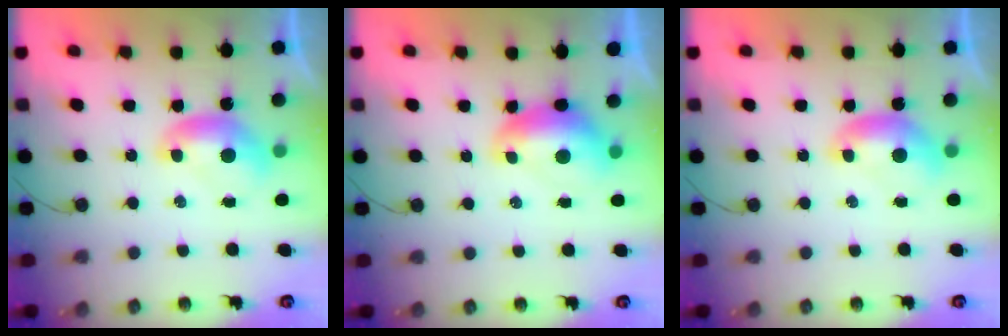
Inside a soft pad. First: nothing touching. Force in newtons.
{"total": 1.6, "press": 1.5, "slide": 0.6}
{"total": 0.0}